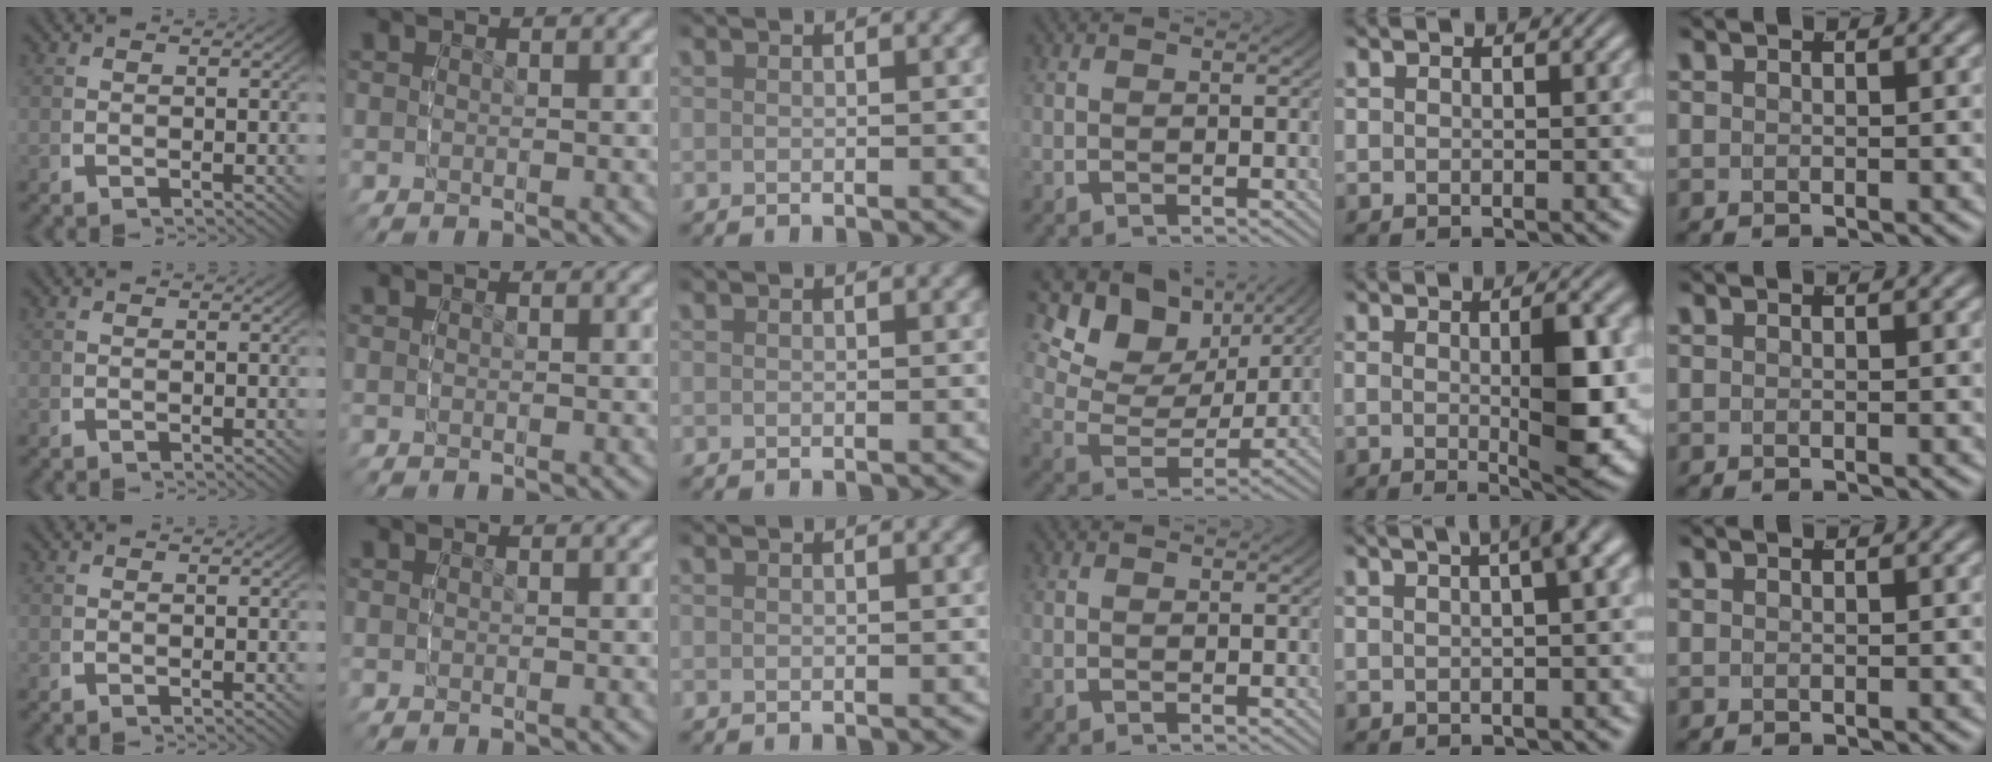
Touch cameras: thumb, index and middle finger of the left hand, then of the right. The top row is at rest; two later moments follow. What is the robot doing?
{"motion": "lift_and_place", "object": "screwdriver"}